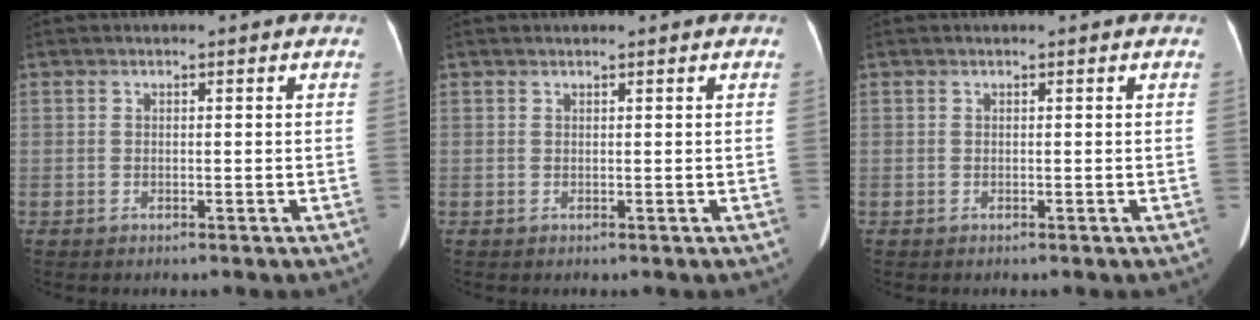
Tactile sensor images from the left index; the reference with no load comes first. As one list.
[{"total": 0.6, "force": [0.6, 0.0, 0.2], "torque": [-0.008, 0.011, 0.013]}, {"total": 0.0}]